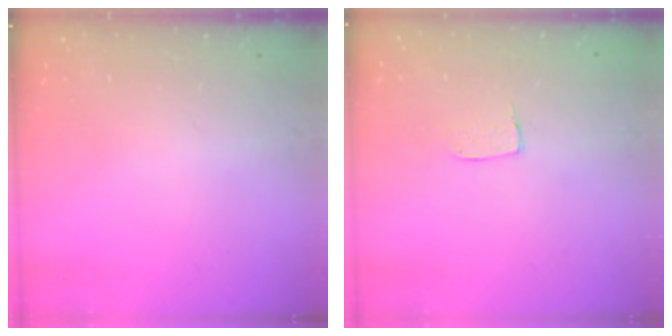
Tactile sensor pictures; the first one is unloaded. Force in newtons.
{"total": 4.1, "press": 4.0, "slide": 0.2}